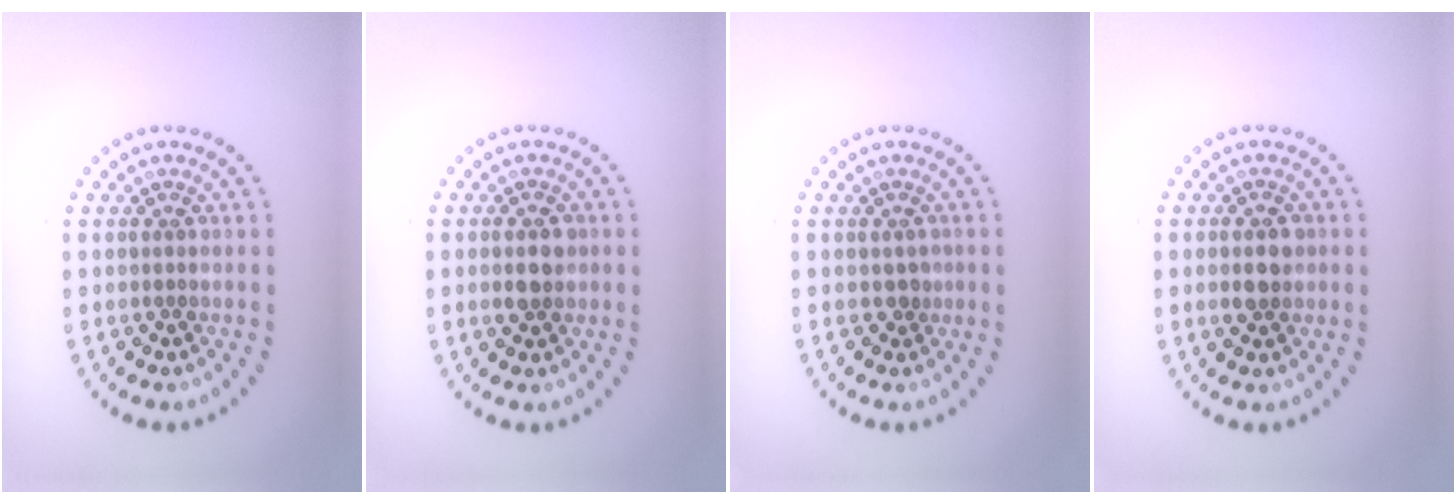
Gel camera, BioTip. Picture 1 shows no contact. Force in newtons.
{"total": 2.5, "press": 2.5, "slide": 0.1}
{"total": 1.0, "press": 0.8, "slide": 0.6}
{"total": 2.6, "press": 2.6, "slide": 0.2}